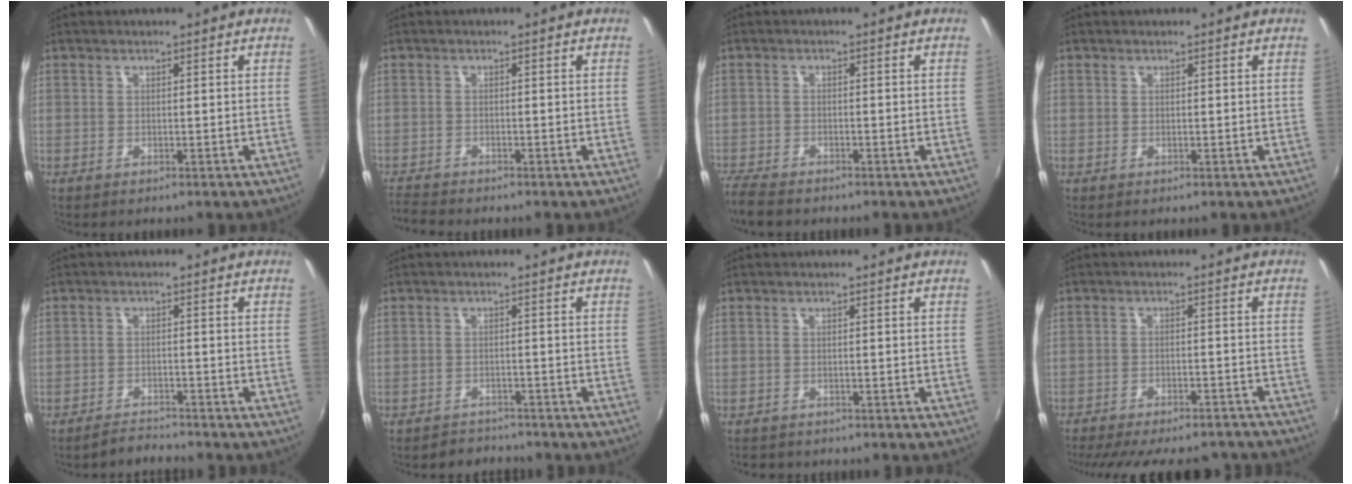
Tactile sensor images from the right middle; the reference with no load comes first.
{"total": 3.4, "force": [-3.3, 0.2, 0.5], "torque": [-0.025, -0.017, -0.069]}
{"total": 5.1, "force": [-4.6, 1.2, 1.9], "torque": [-0.056, -0.024, -0.092]}
{"total": 0.5, "force": [0.2, 0.5, -0.1], "torque": [0.006, 0.002, 0.001]}
{"total": 2.8, "force": [-2.8, 0.3, 0.1], "torque": [-0.012, -0.001, -0.050]}
{"total": 3.6, "force": [-3.3, 1.3, -0.2], "torque": [-0.010, 0.000, -0.055]}
{"total": 2.2, "force": [-1.9, 1.0, 0.4], "torque": [-0.013, -0.009, -0.028]}
{"total": 19.4, "force": [-16.8, 5.9, 7.9], "torque": [-0.169, -0.006, -0.215]}